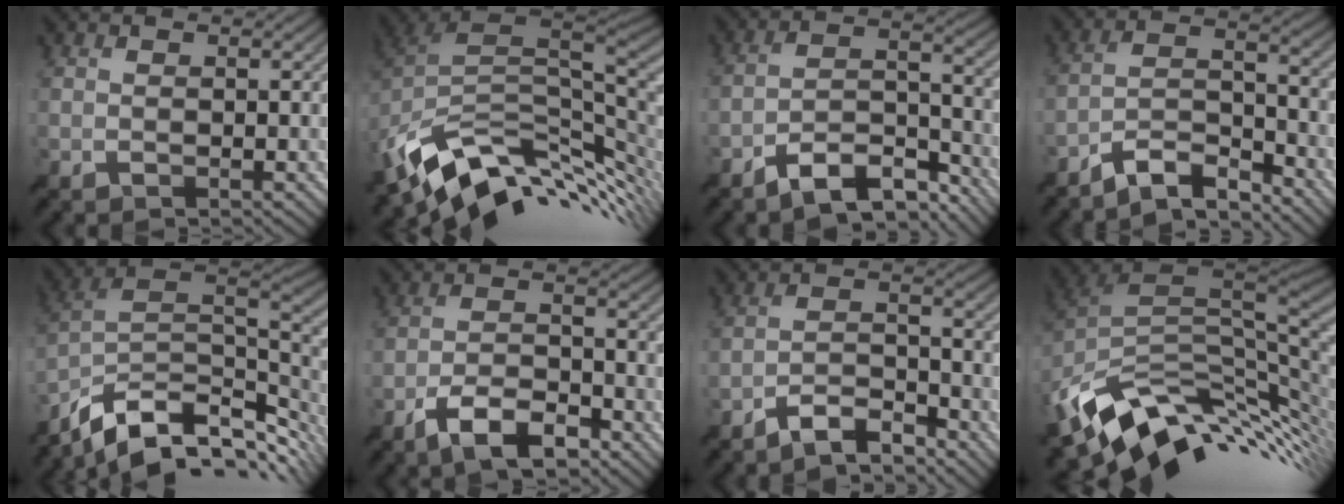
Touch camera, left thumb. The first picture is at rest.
{"total": 13.4, "force": [-2.4, 8.1, 10.4], "torque": [-0.224, -0.026, -0.026]}
{"total": 10.2, "force": [-8.1, 2.8, 5.5], "torque": [-0.090, 0.005, -0.151]}
{"total": 7.7, "force": [-6.7, 1.6, 3.4], "torque": [-0.059, 0.004, -0.133]}
{"total": 13.8, "force": [-7.2, 7.0, 9.4], "torque": [-0.205, -0.014, -0.127]}
{"total": 7.8, "force": [-5.6, 2.5, 4.8], "torque": [-0.089, -0.001, -0.107]}
{"total": 6.1, "force": [-5.2, 1.4, 2.9], "torque": [-0.053, 0.001, -0.103]}
{"total": 14.6, "force": [-3.7, 9.0, 10.9], "torque": [-0.240, -0.027, -0.052]}